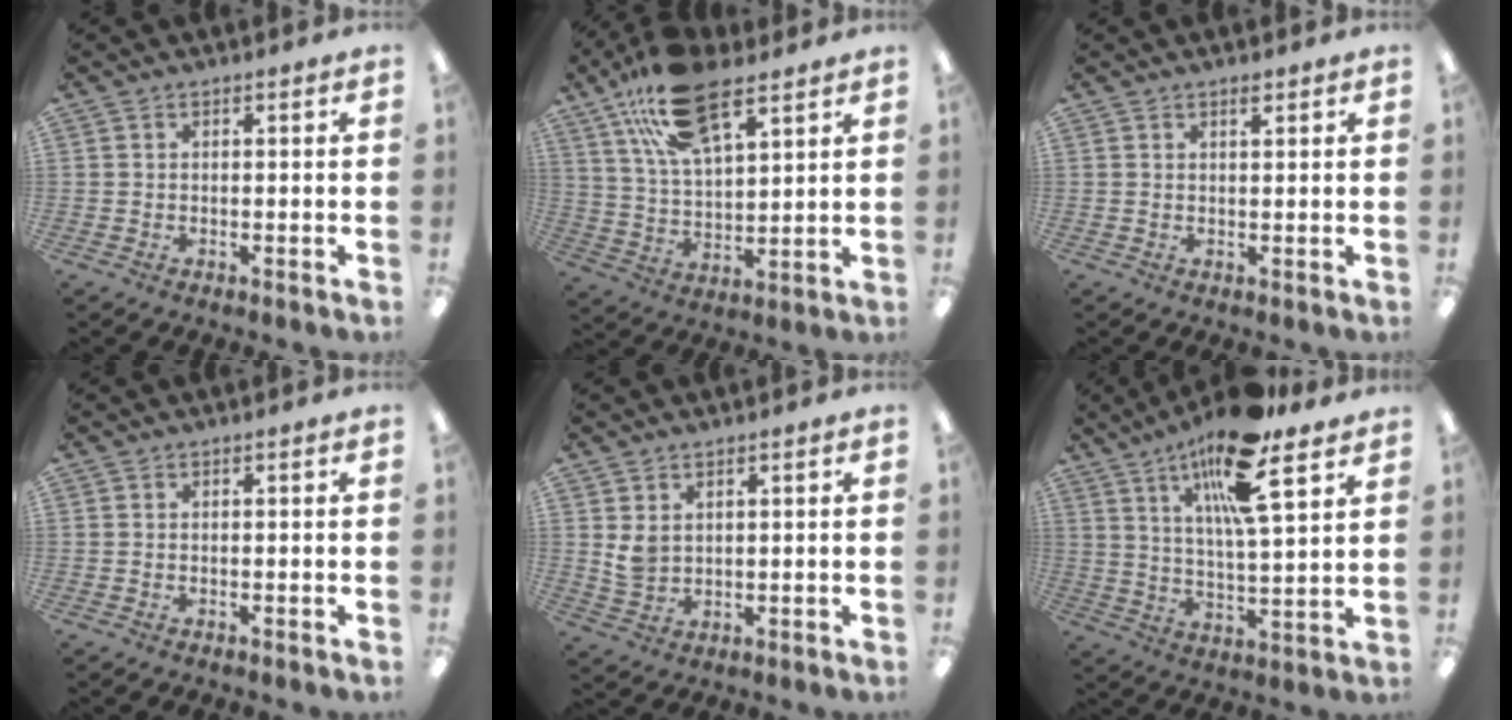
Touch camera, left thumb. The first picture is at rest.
{"total": 18.5, "force": [11.6, 8.1, 11.9], "torque": [-0.223, -0.032, 0.205]}
{"total": 1.5, "force": [1.2, 0.3, 0.9], "torque": [-0.011, -0.004, 0.020]}
{"total": 0.0}
{"total": 4.0, "force": [1.9, 2.7, 2.2], "torque": [-0.045, 0.002, 0.038]}
{"total": 16.8, "force": [10.5, 4.0, 12.4], "torque": [-0.213, -0.046, 0.168]}